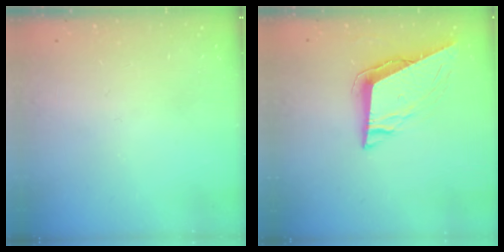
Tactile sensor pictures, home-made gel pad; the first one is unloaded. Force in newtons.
{"total": 9.0, "press": 8.7, "slide": 2.5}